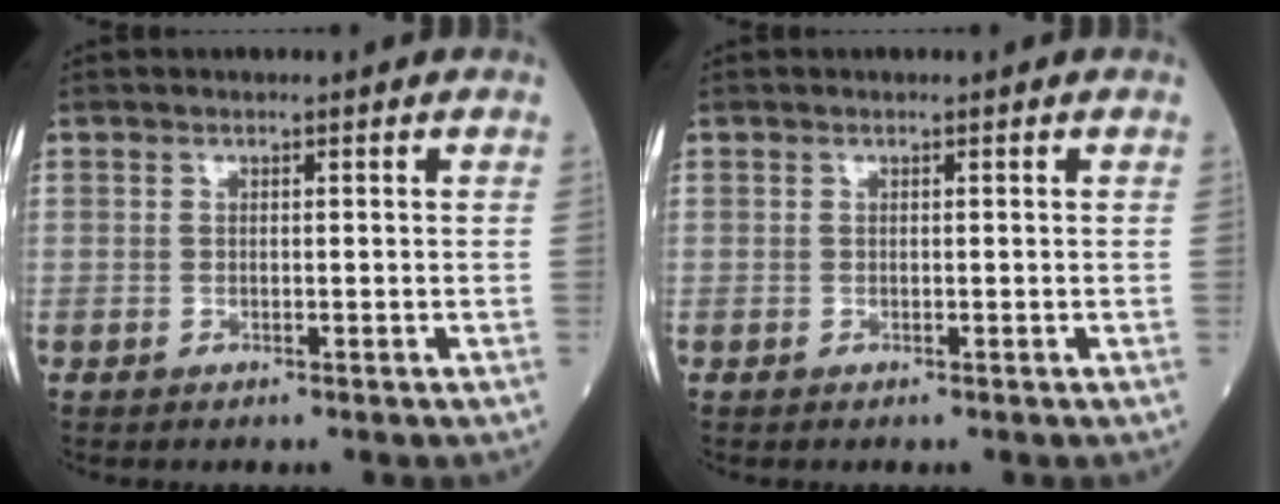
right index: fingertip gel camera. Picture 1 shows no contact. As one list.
[{"total": 0.0}]